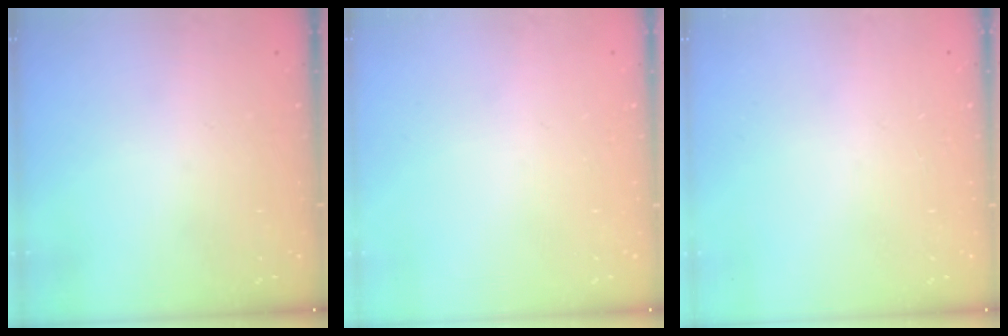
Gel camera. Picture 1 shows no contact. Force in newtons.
{"total": 0.0}
{"total": 0.0}